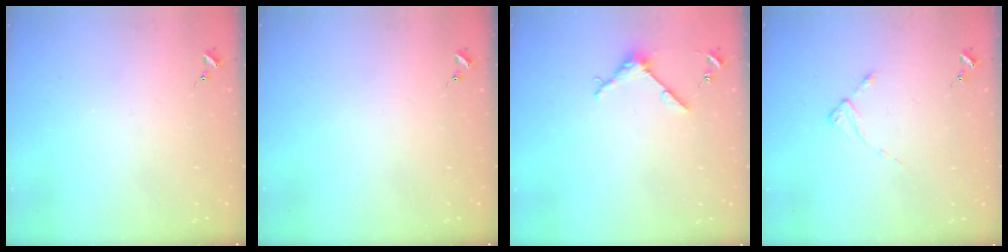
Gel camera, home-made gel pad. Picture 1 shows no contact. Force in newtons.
{"total": 0.0}
{"total": 4.0, "press": 4.0, "slide": 0.4}
{"total": 2.5, "press": 2.5, "slide": 0.3}